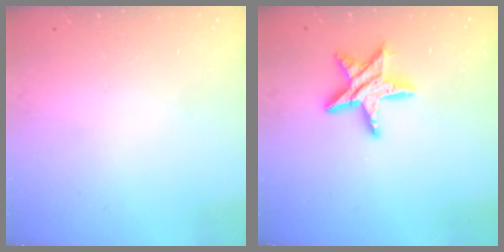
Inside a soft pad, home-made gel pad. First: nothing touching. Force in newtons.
{"total": 11.8, "press": 11.8, "slide": 0.8}